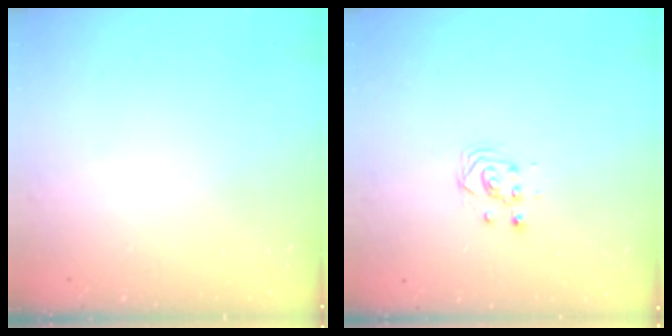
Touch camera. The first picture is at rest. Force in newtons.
{"total": 3.0, "press": 3.0, "slide": 0.2}